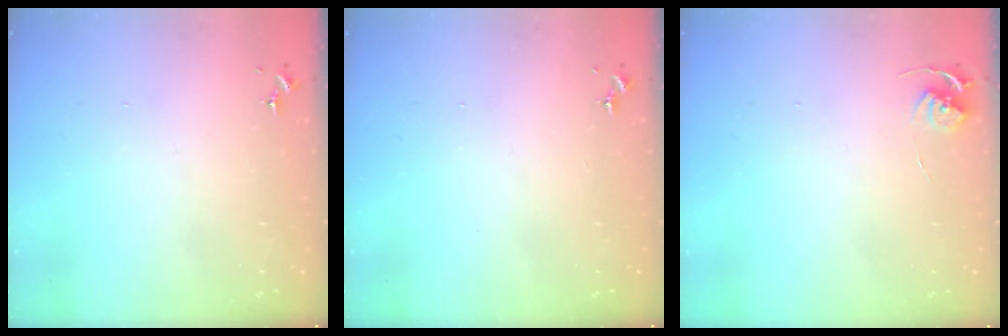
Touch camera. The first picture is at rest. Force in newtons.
{"total": 0.0}
{"total": 5.3, "press": 5.2, "slide": 0.6}